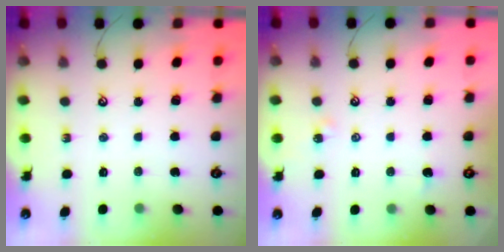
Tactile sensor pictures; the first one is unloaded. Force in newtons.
{"total": 3.0, "press": 2.9, "slide": 0.5}